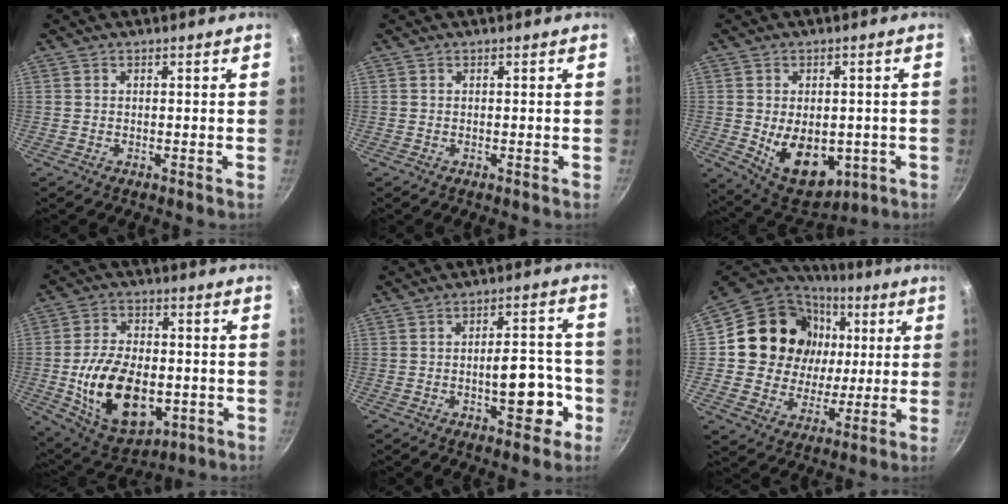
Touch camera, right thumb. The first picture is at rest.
{"total": 0.0}
{"total": 13.4, "force": [-2.2, 8.8, 9.9], "torque": [-0.112, -0.014, -0.008]}
{"total": 18.6, "force": [-3.2, 11.5, 14.3], "torque": [-0.234, 0.008, -0.039]}
{"total": 10.6, "force": [-3.4, 4.9, 8.7], "torque": [-0.082, 0.032, -0.045]}
{"total": 20.4, "force": [4.1, 18.0, 8.8], "torque": [-0.147, 0.009, 0.073]}